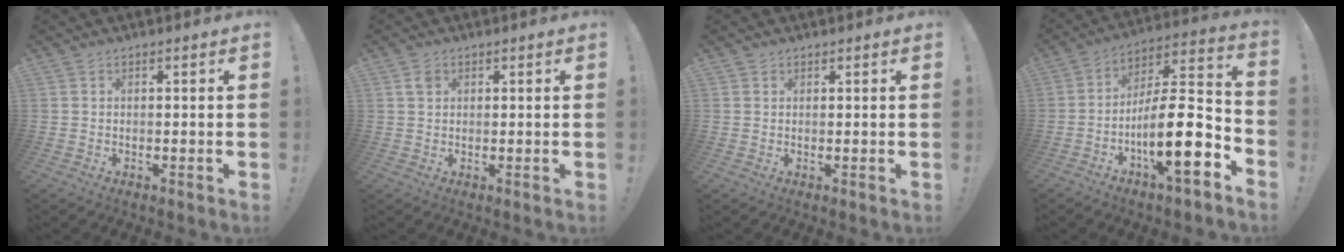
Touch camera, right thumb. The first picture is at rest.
{"total": 2.5, "force": [1.1, 1.8, 1.3], "torque": [-0.016, -0.001, 0.019]}
{"total": 0.6, "force": [0.5, 0.3, 0.0], "torque": [0.005, -0.002, 0.009]}
{"total": 18.0, "force": [-6.7, 4.3, 16.1], "torque": [-0.280, 0.018, -0.112]}